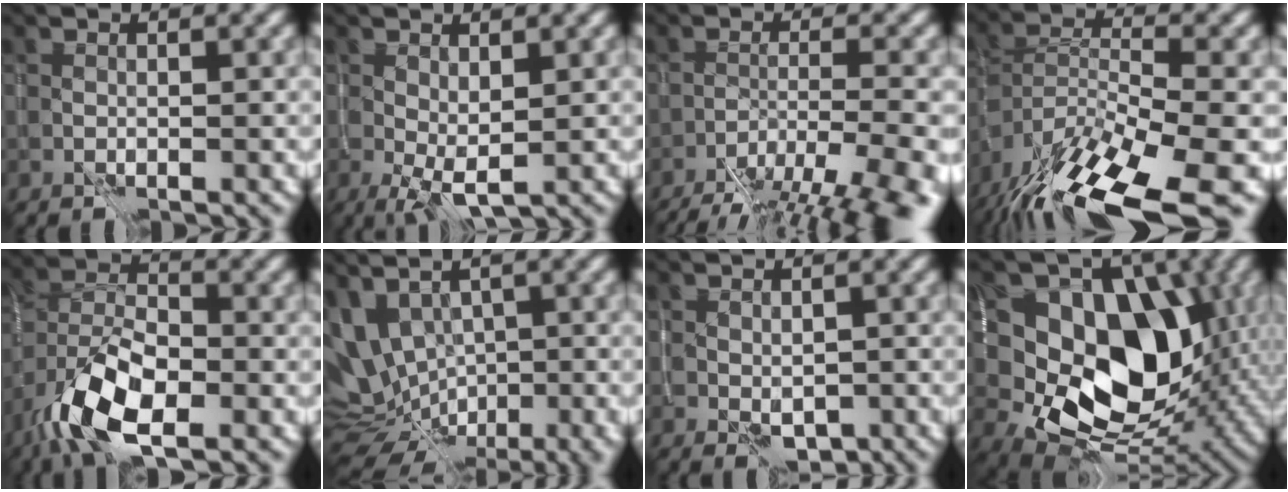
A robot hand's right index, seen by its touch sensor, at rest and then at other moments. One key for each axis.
{"total": 2.6, "fx": 0.3, "fy": 0.9, "fz": 2.5, "tx": -0.053, "ty": -0.008, "tz": 0.012}
{"total": 11.6, "fx": -9.5, "fy": 2.1, "fz": 6.3, "tx": -0.101, "ty": -0.020, "tz": -0.128}
{"total": 15.3, "fx": -11.3, "fy": 3.5, "fz": 9.8, "tx": -0.194, "ty": -0.016, "tz": -0.175}
{"total": 8.6, "fx": -4.5, "fy": 3.6, "fz": 6.5, "tx": -0.122, "ty": 0.002, "tz": -0.086}
{"total": 10.6, "fx": 0.2, "fy": 6.9, "fz": 8.0, "tx": -0.134, "ty": -0.013, "tz": 0.027}
{"total": 2.2, "fx": -0.1, "fy": 1.6, "fz": 1.6, "tx": -0.025, "ty": -0.011, "tz": 0.005}
{"total": 13.7, "fx": 2.3, "fy": 9.6, "fz": 9.5, "tx": -0.131, "ty": -0.003, "tz": 0.039}